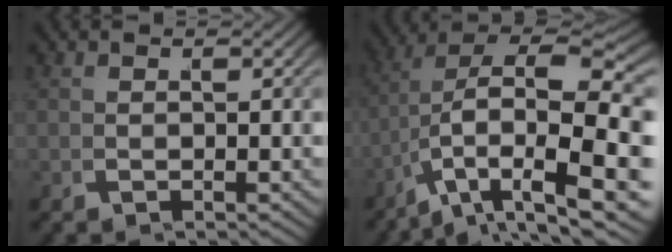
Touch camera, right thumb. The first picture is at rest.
{"total": 11.9, "force": [-0.6, 6.7, 9.8], "torque": [-0.165, -0.041, 0.011]}